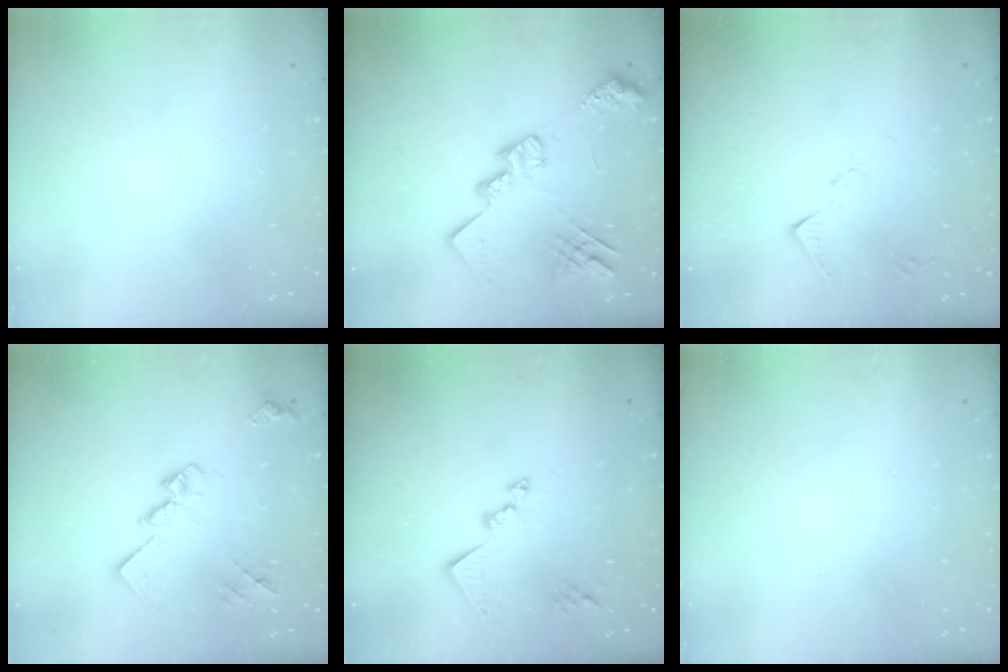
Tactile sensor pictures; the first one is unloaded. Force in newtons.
{"total": 17.7, "press": 17.6, "slide": 0.9}
{"total": 6.2, "press": 6.2, "slide": 0.1}
{"total": 15.4, "press": 15.3, "slide": 1.0}
{"total": 13.5, "press": 13.5, "slide": 0.7}
{"total": 0.0}